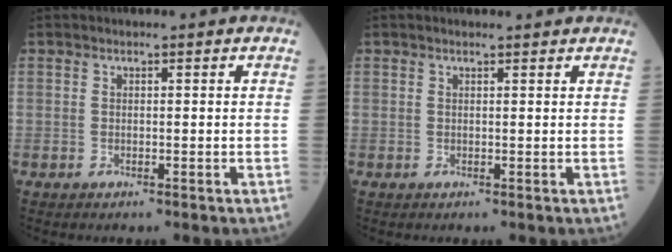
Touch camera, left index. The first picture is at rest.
{"total": 1.9, "force": [1.8, 0.2, 0.6], "torque": [-0.011, 0.011, 0.022]}